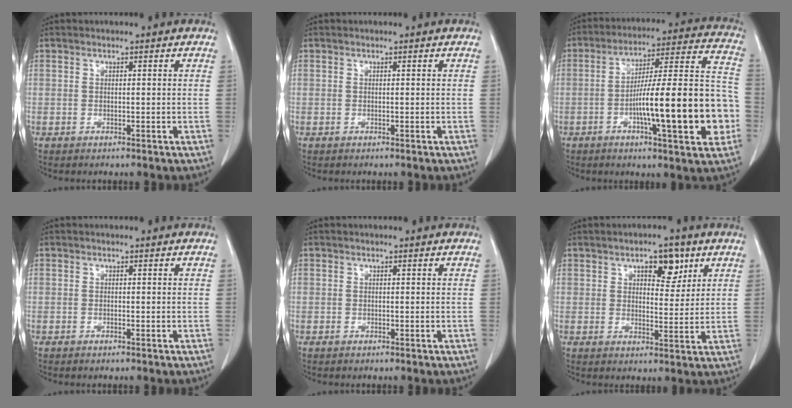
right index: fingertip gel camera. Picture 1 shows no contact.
{"total": 0.0}
{"total": 20.3, "force": [-5.0, 2.8, 19.5], "torque": [-0.253, 0.029, -0.068]}
{"total": 0.0}
{"total": 0.0}
{"total": 5.8, "force": [3.2, 2.6, 4.2], "torque": [-0.056, 0.003, 0.045]}